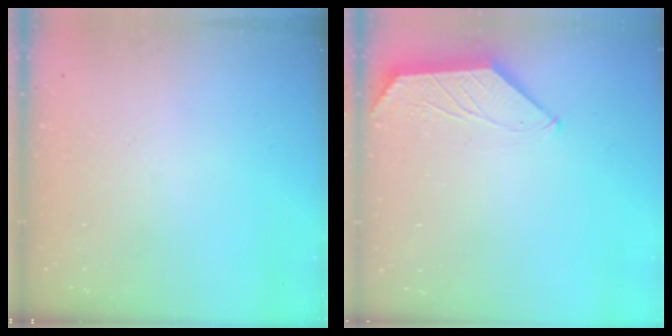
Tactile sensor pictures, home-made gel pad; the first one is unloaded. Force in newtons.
{"total": 0.5, "press": 0.5, "slide": 0.2}